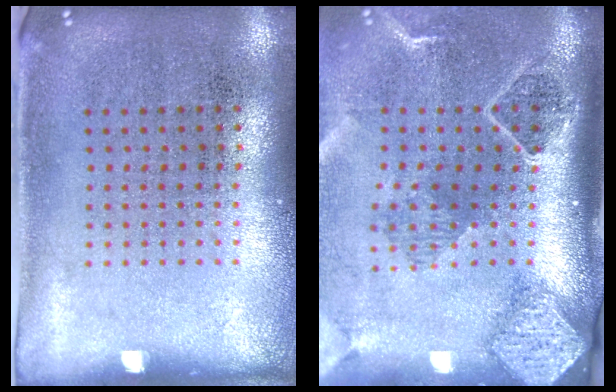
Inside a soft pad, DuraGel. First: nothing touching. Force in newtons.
{"total": 2.7, "press": 2.0, "slide": 1.9}